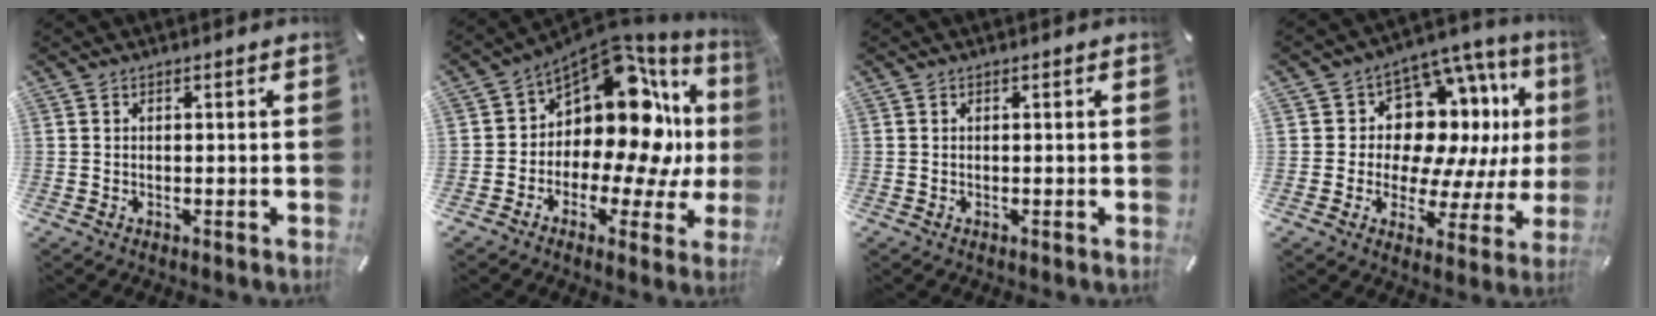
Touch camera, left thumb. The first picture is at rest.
{"total": 16.1, "force": [3.4, 10.2, 12.0], "torque": [-0.177, -0.050, 0.050]}
{"total": 0.0}
{"total": 14.6, "force": [4.8, 11.7, 7.3], "torque": [-0.097, -0.055, 0.099]}